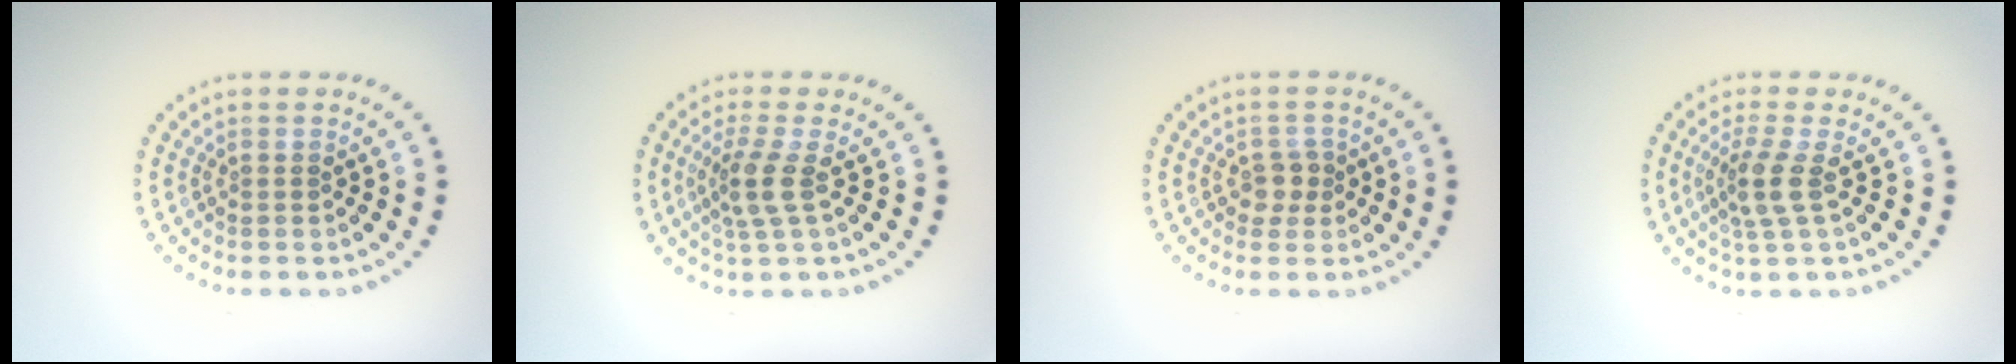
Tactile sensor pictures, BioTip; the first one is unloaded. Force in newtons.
{"total": 2.6, "press": 2.0, "slide": 1.6}
{"total": 1.8, "press": 1.5, "slide": 0.9}
{"total": 2.6, "press": 2.0, "slide": 1.6}